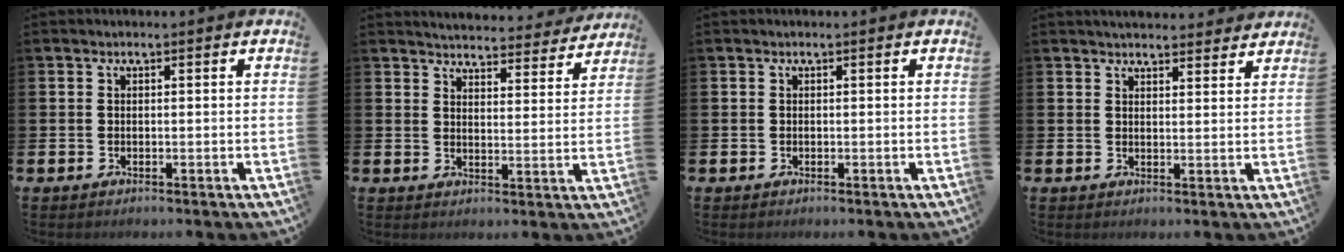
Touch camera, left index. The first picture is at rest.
{"total": 4.5, "force": [4.4, 0.4, 0.2], "torque": [-0.012, -0.039, 0.075]}
{"total": 0.0}
{"total": 3.4, "force": [3.4, 0.5, 0.3], "torque": [-0.004, -0.020, 0.060]}